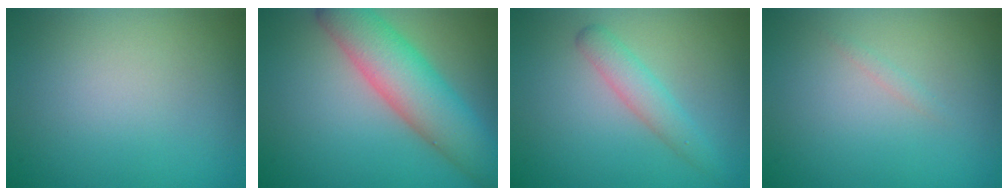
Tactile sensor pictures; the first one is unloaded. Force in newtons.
{"total": 7.2, "press": 7.2, "slide": 0.1}
{"total": 2.5, "press": 2.5, "slide": 0.1}
{"total": 0.5, "press": 0.5, "slide": 0.0}